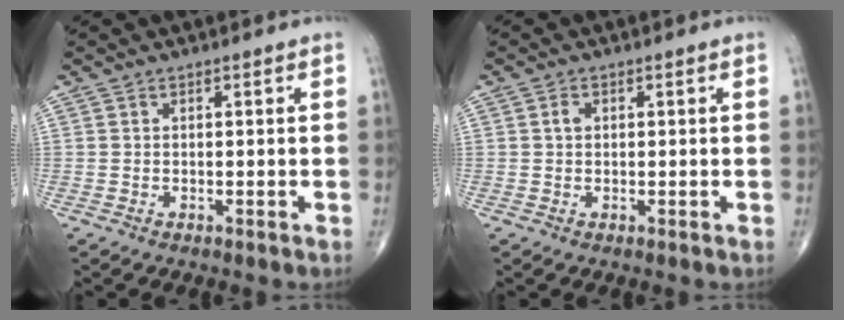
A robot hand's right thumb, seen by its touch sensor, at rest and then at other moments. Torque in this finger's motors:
{"motor_torque": [-0.22, 0.35, 0.14, -0.02, 0.00]}